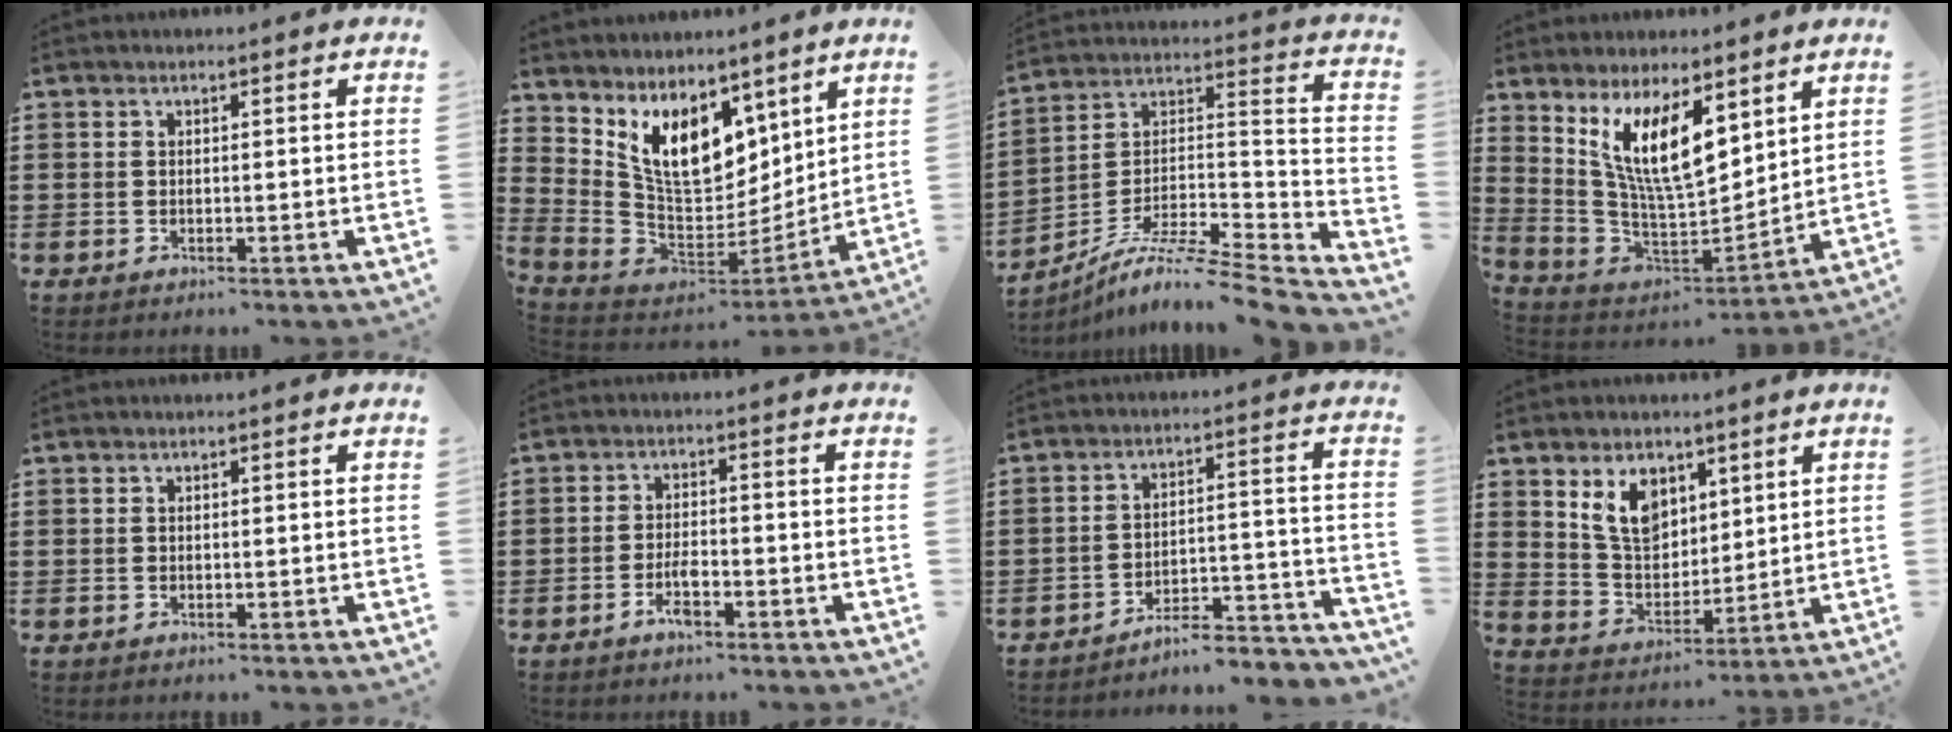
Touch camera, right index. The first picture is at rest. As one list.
[{"total": 11.6, "force": [6.0, 7.1, 7.0], "torque": [-0.149, -0.034, 0.123]}, {"total": 8.0, "force": [-6.5, 0.7, 4.6], "torque": [-0.089, -0.006, -0.136]}, {"total": 11.7, "force": [6.1, 4.2, 9.1], "torque": [-0.193, -0.019, 0.114]}, {"total": 0.0}, {"total": 3.7, "force": [-2.0, 1.3, 2.9], "torque": [-0.063, 0.001, -0.039]}, {"total": 5.8, "force": [-5.5, 0.6, 1.7], "torque": [-0.028, 0.005, -0.109]}, {"total": 7.7, "force": [4.2, 5.2, 3.9], "torque": [-0.091, 0.006, 0.078]}]